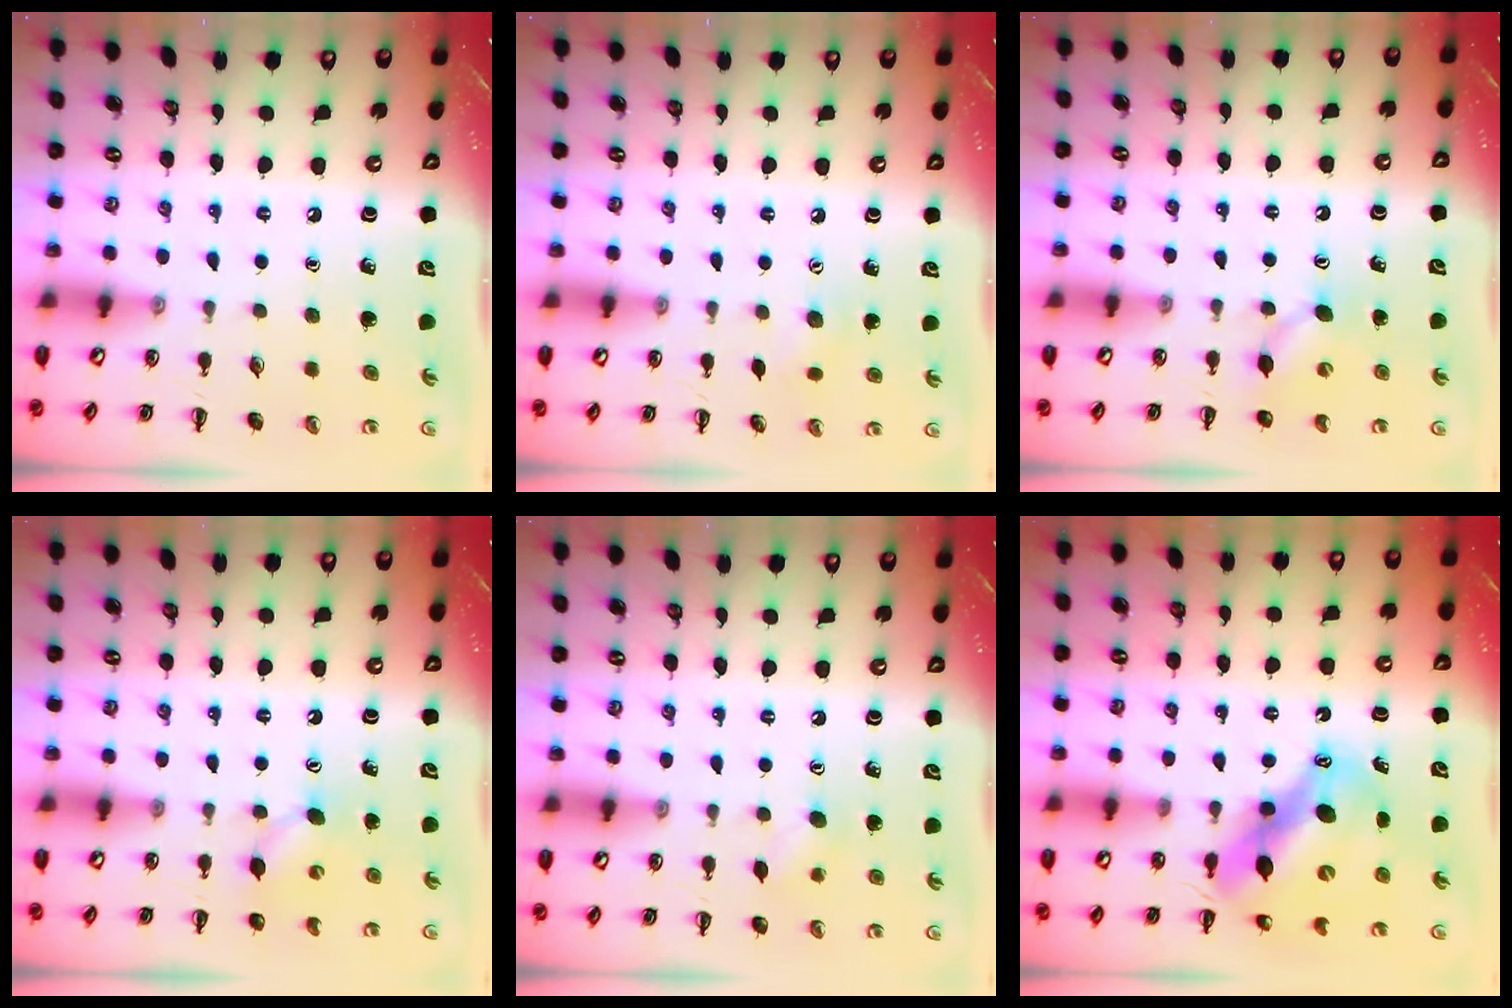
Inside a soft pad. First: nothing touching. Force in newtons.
{"total": 5.2, "press": 5.0, "slide": 1.2}
{"total": 5.2, "press": 5.1, "slide": 1.2}
{"total": 4.8, "press": 4.7, "slide": 1.3}
{"total": 6.3, "press": 6.1, "slide": 1.5}
{"total": 12.6, "press": 12.2, "slide": 3.0}